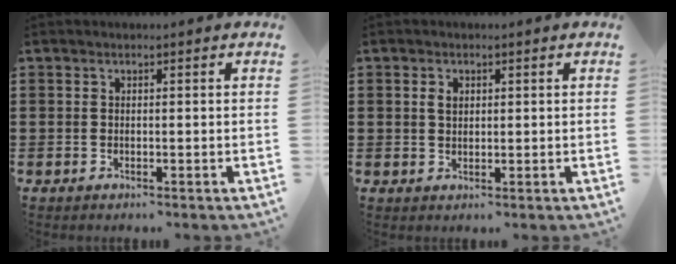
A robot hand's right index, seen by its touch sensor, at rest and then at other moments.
{"total": 1.8, "force": [0.6, 1.1, 1.2], "torque": [-0.028, 0.006, 0.011]}